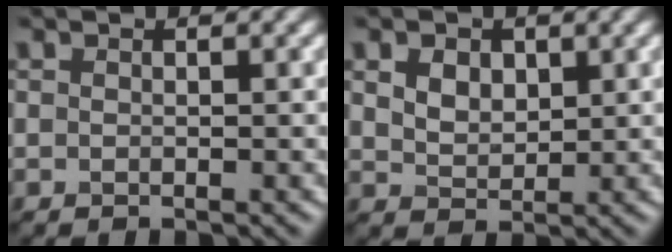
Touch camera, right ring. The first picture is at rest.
{"total": 2.7, "force": [1.1, 1.9, 1.6], "torque": [-0.031, 0.000, 0.016]}